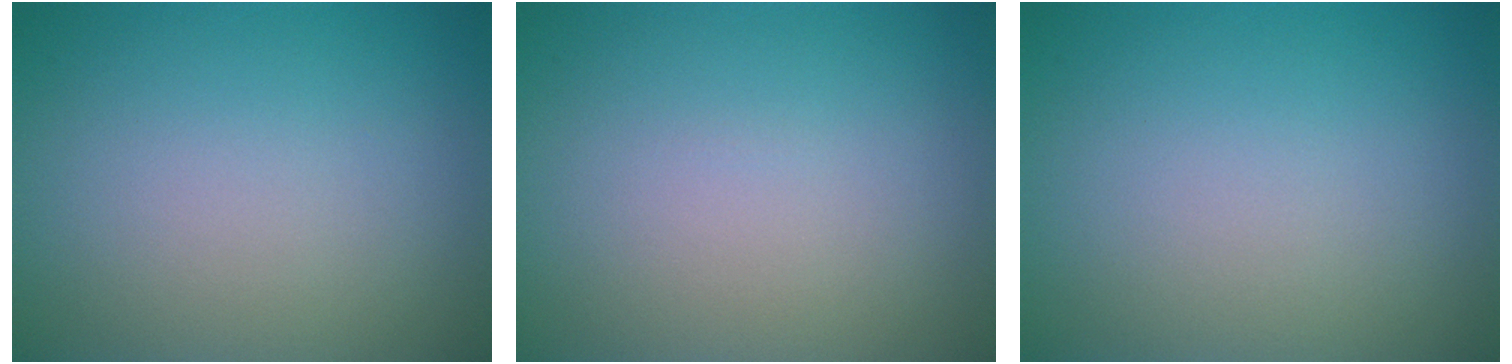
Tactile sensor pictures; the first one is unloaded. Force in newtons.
{"total": 0.0}
{"total": 0.0}